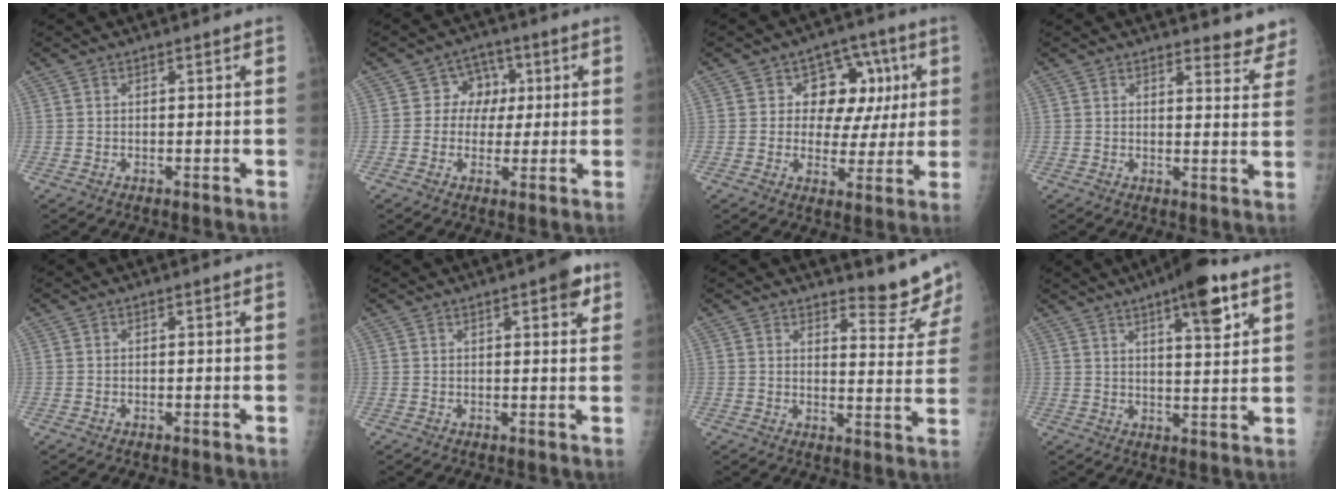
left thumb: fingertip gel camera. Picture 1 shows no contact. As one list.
[{"total": 6.2, "force": [1.1, 5.5, 2.5], "torque": [0.010, 0.010, 0.009]}, {"total": 11.3, "force": [2.9, 8.8, 6.5], "torque": [-0.024, 0.001, 0.038]}, {"total": 5.9, "force": [5.5, 2.2, 0.5], "torque": [0.029, -0.039, 0.045]}, {"total": 0.0}, {"total": 4.2, "force": [2.3, 1.4, 3.3], "torque": [-0.029, -0.006, 0.023]}, {"total": 7.0, "force": [6.7, 1.3, 1.7], "torque": [-0.001, -0.069, 0.083]}, {"total": 10.6, "force": [6.0, 2.7, 8.4], "torque": [-0.107, -0.026, 0.084]}]